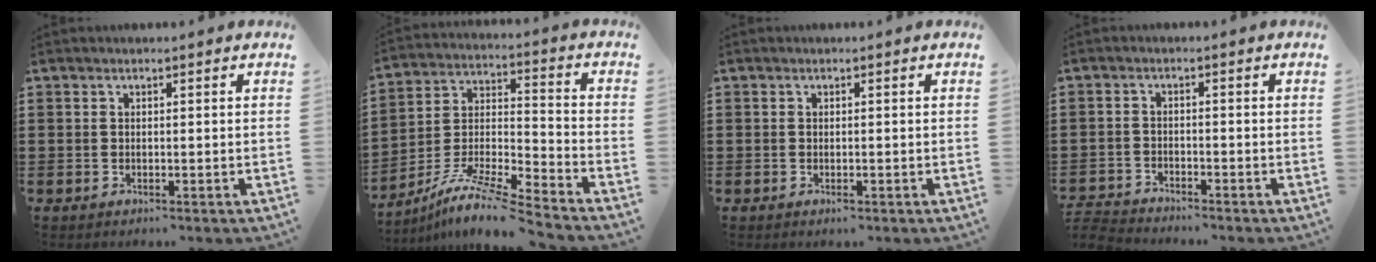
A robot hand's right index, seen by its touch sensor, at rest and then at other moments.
{"total": 9.9, "force": [-8.6, 0.4, 4.9], "torque": [-0.097, -0.001, -0.175]}
{"total": 0.7, "force": [-0.3, 0.2, 0.6], "torque": [-0.012, -0.006, -0.005]}
{"total": 3.1, "force": [-3.1, 0.1, 0.0], "torque": [-0.014, -0.006, -0.069]}